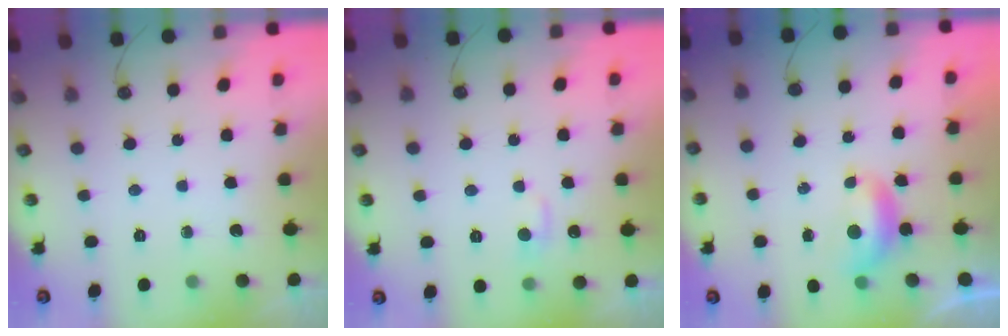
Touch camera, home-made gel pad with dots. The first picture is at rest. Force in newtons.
{"total": 1.8, "press": 1.7, "slide": 0.6}
{"total": 0.9, "press": 0.8, "slide": 0.5}